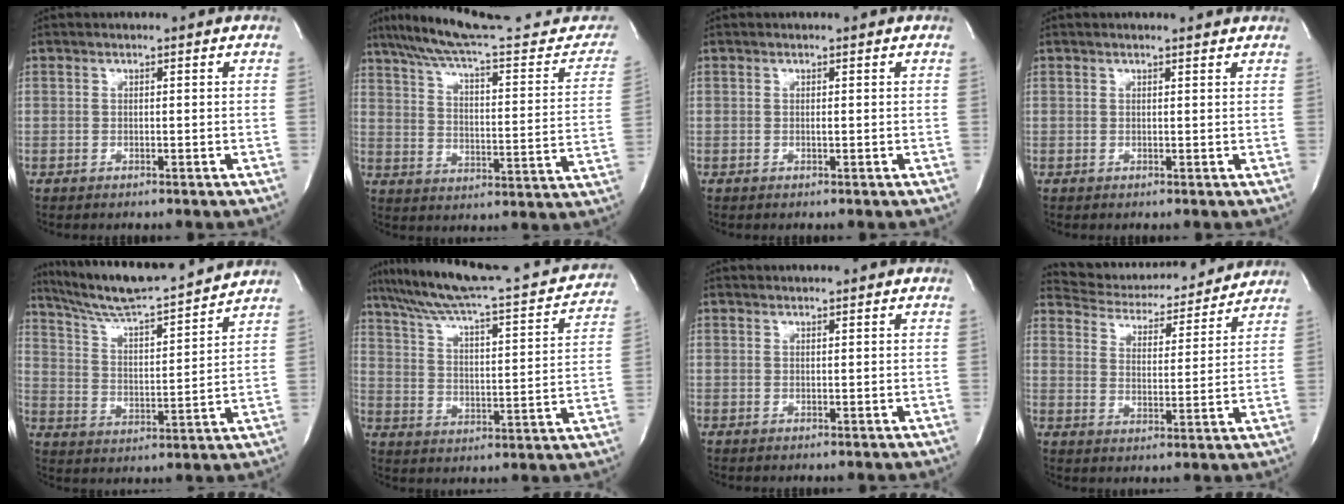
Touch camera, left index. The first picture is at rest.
{"total": 27.0, "force": [23.7, 3.8, 12.4], "torque": [-0.183, -0.043, 0.310]}
{"total": 0.0}
{"total": 2.9, "force": [2.8, 0.3, 0.7], "torque": [-0.016, 0.002, 0.025]}
{"total": 16.7, "force": [15.5, 0.2, 6.2], "torque": [-0.116, -0.003, 0.245]}
{"total": 24.8, "force": [22.2, 2.4, 10.8], "torque": [-0.168, -0.026, 0.298]}
{"total": 1.8, "force": [1.8, 0.1, 0.1], "torque": [-0.008, 0.010, 0.023]}
{"total": 16.6, "force": [15.9, 3.5, 3.4], "torque": [-0.044, -0.006, 0.216]}